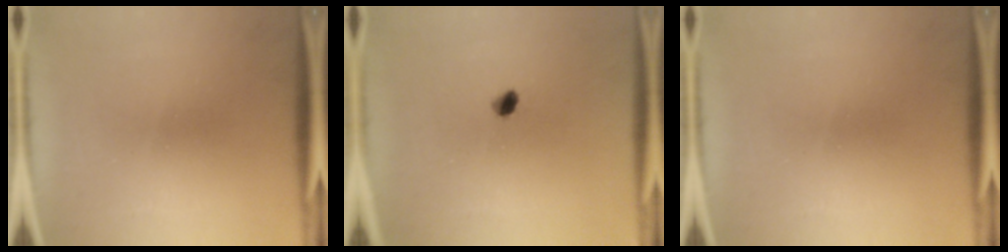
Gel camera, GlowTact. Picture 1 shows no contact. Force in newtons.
{"total": 1.9}
{"total": 0.0}